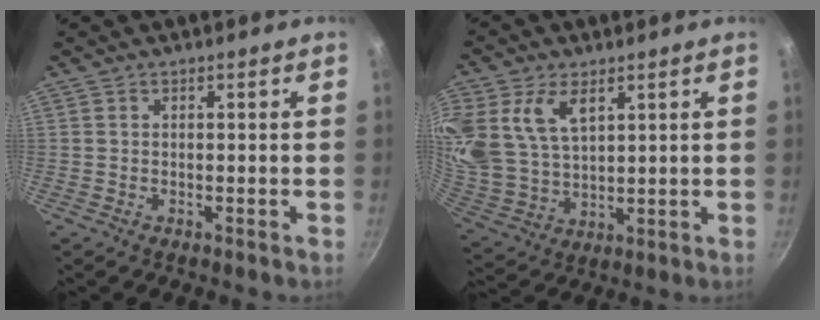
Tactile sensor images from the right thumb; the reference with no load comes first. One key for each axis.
{"total": 16.6, "fx": 6.9, "fy": 10.6, "fz": 10.7, "tx": -0.229, "ty": -0.013, "tz": 0.149}